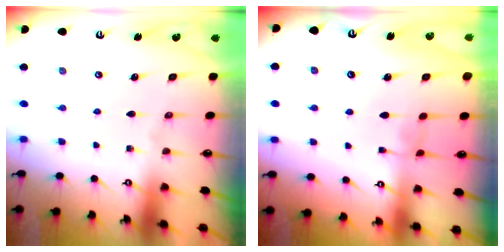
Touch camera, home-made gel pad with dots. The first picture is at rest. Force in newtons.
{"total": 1.4, "press": 1.3, "slide": 0.4}